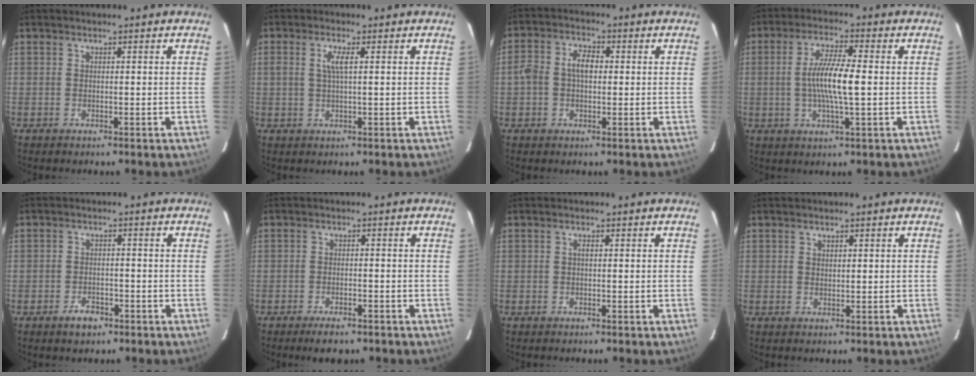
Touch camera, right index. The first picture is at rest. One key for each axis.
{"total": 2.8, "fx": 0.6, "fy": 0.4, "fz": 2.7, "tx": -0.054, "ty": 0.002, "tz": 0.012}
{"total": 5.5, "fx": 0.0, "fy": 3.7, "fz": 4.2, "tx": -0.079, "ty": 0.018, "tz": -0.001}
{"total": 8.7, "fx": -0.3, "fy": 1.1, "fz": 8.6, "tx": -0.163, "ty": 0.000, "tz": -0.007}
{"total": 3.7, "fx": -2.3, "fy": 2.3, "fz": 1.6, "tx": -0.032, "ty": 0.008, "tz": -0.033}
{"total": 4.5, "fx": -3.4, "fy": 1.7, "fz": 2.5, "tx": -0.054, "ty": -0.007, "tz": -0.050}
{"total": 0.6, "fx": 0.0, "fy": 0.2, "fz": 0.6, "tx": -0.011, "ty": 0.004, "tz": -0.002}
{"total": 1.0, "fx": 0.6, "fy": 0.6, "fz": 0.5, "tx": -0.006, "ty": 0.002, "tz": 0.011}